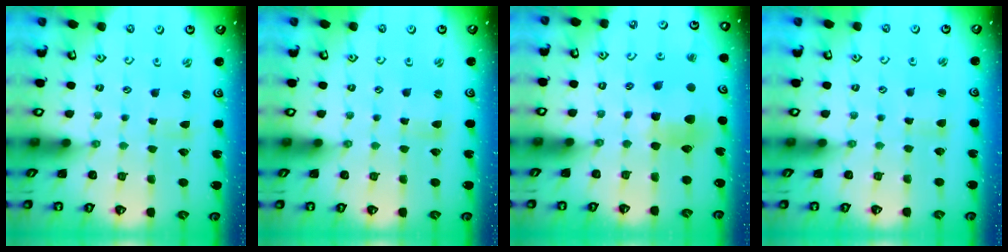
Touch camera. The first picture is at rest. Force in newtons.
{"total": 0.0}
{"total": 10.2, "press": 10.1, "slide": 1.5}
{"total": 1.7, "press": 1.7, "slide": 0.2}